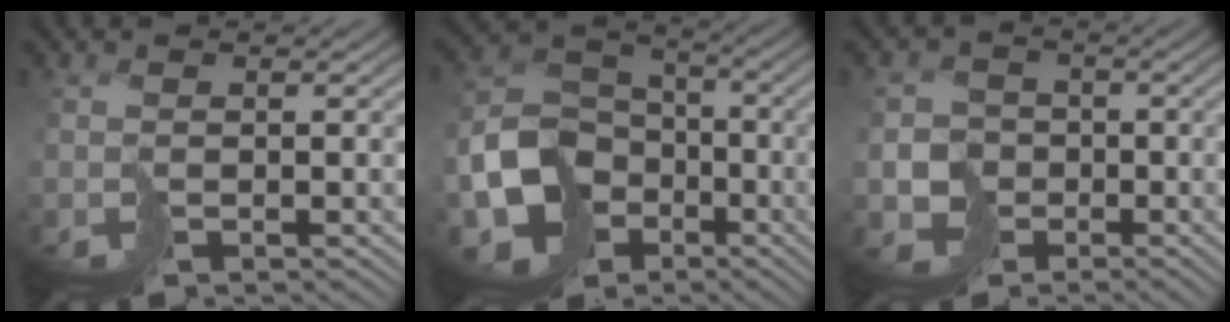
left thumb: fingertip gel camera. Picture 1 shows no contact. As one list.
[{"total": 14.0, "force": [-6.2, 10.8, 6.3], "torque": [-0.158, -0.047, -0.113]}, {"total": 4.3, "force": [-1.8, 3.9, 0.8], "torque": [-0.009, -0.006, -0.044]}]